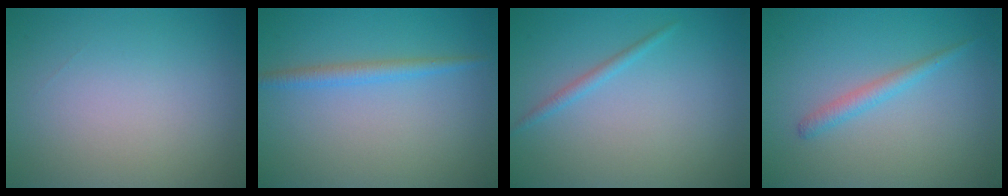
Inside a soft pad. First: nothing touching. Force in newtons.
{"total": 1.8, "press": 1.8, "slide": 0.1}
{"total": 1.0, "press": 1.0, "slide": 0.1}
{"total": 1.5, "press": 1.5, "slide": 0.2}